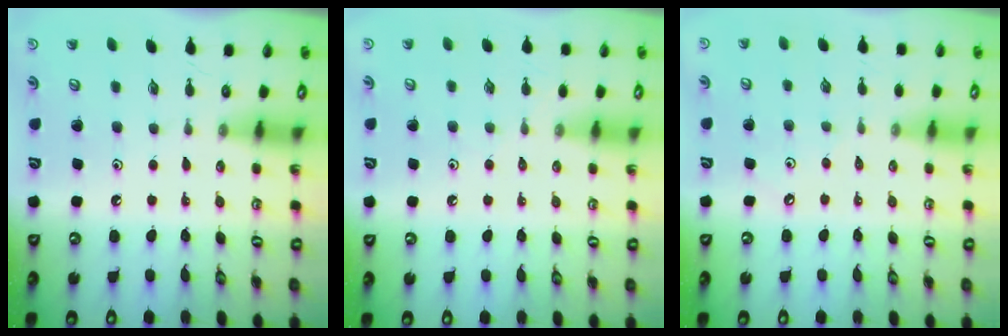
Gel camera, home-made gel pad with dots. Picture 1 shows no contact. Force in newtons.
{"total": 3.0, "press": 2.9, "slide": 0.5}
{"total": 2.8, "press": 2.8, "slide": 0.5}